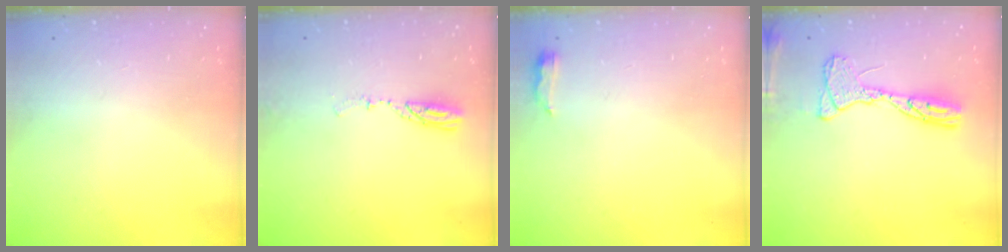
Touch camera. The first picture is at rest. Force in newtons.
{"total": 4.8, "press": 4.7, "slide": 1.0}
{"total": 4.0, "press": 3.7, "slide": 1.3}
{"total": 13.8, "press": 13.7, "slide": 1.3}